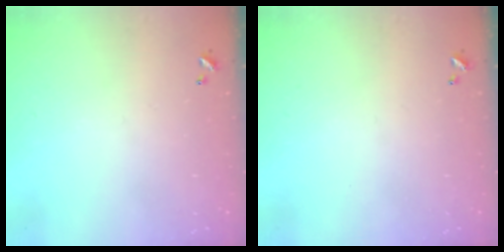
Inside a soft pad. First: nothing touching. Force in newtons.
{"total": 0.0}